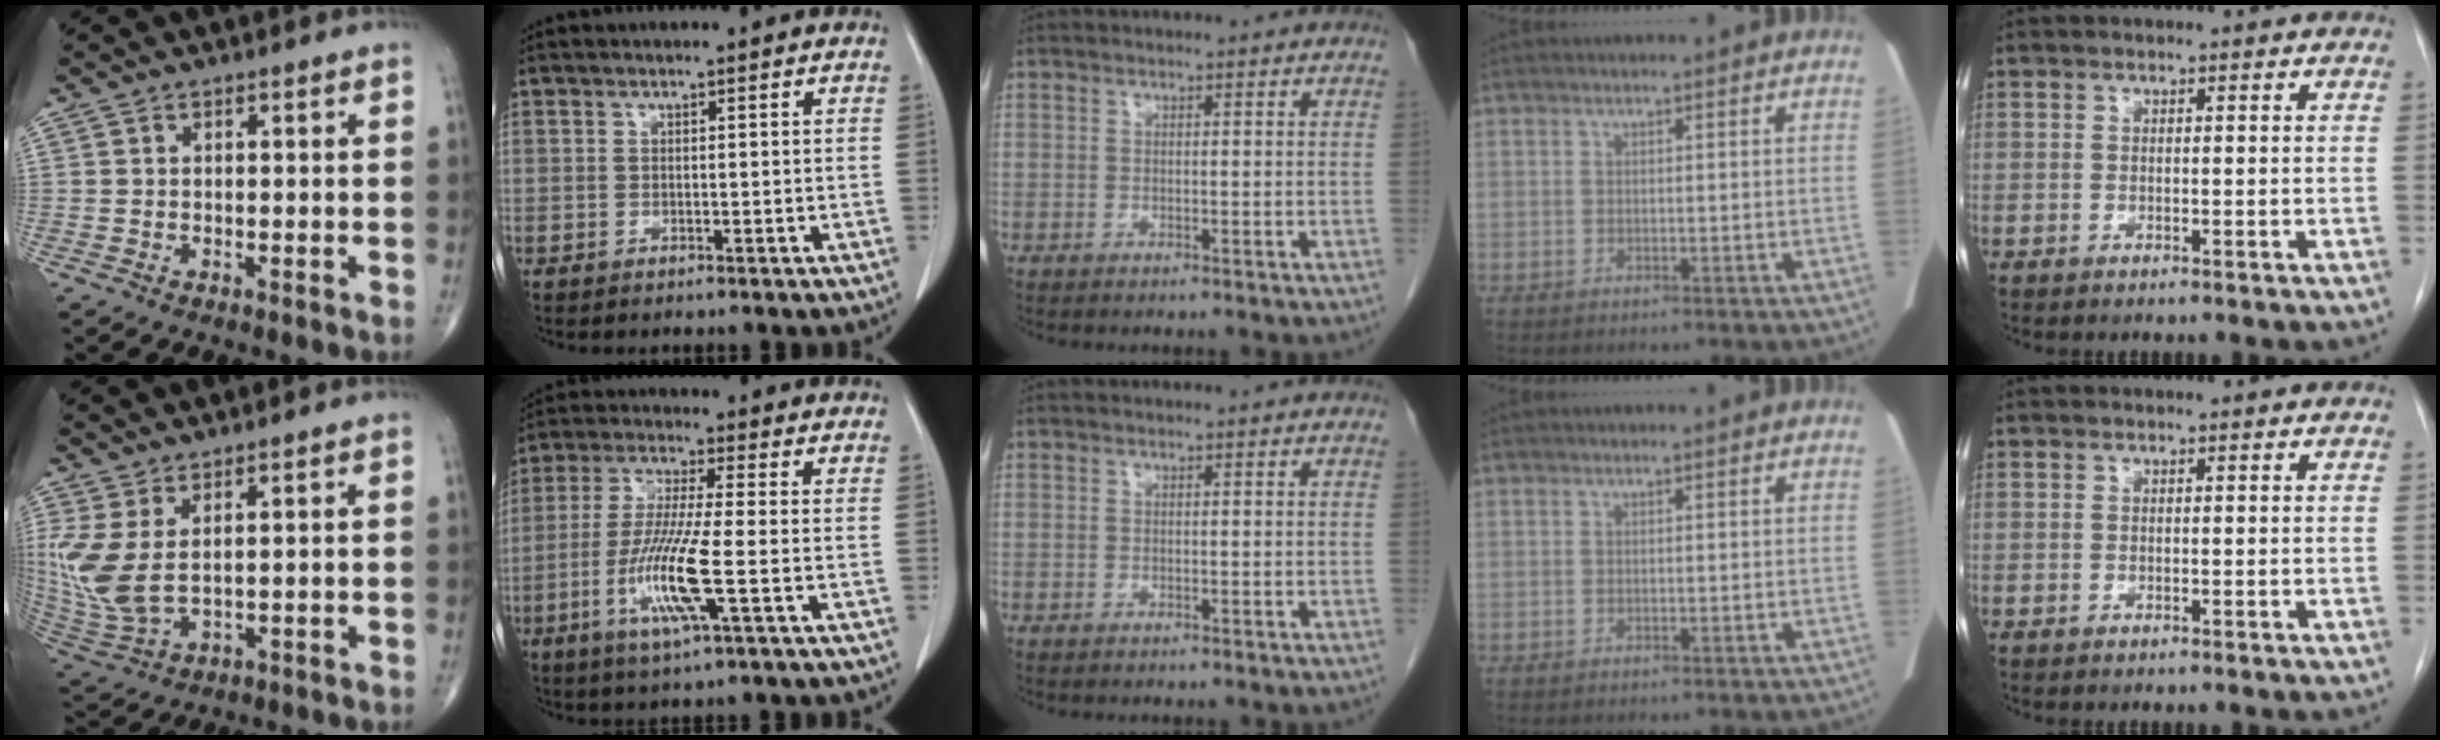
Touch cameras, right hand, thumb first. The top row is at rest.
{"thumb": {"total": 11.1, "force": [2.3, 5.4, 9.5], "torque": [-0.234, -0.016, 0.066]}, "index": {"total": 10.7, "force": [-3.2, 0.0, 10.2], "torque": [-0.211, -0.018, -0.067]}}